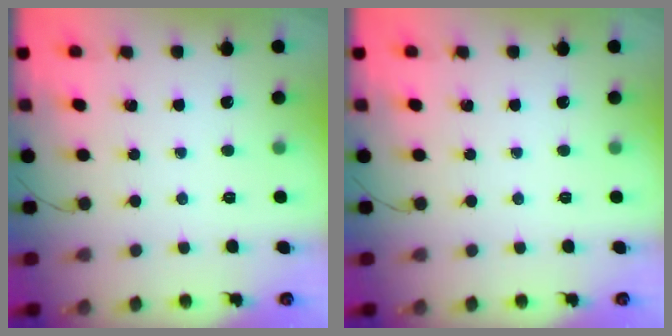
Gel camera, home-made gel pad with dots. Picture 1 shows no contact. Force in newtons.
{"total": 0.0}